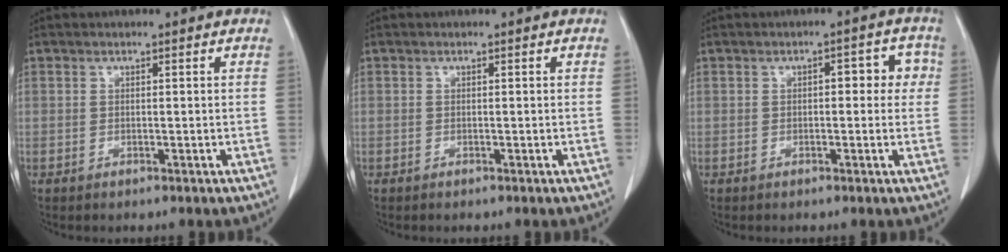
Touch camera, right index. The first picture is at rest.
{"total": 0.0}
{"total": 4.4, "force": [0.5, 2.1, 3.8], "torque": [-0.035, 0.022, 0.003]}